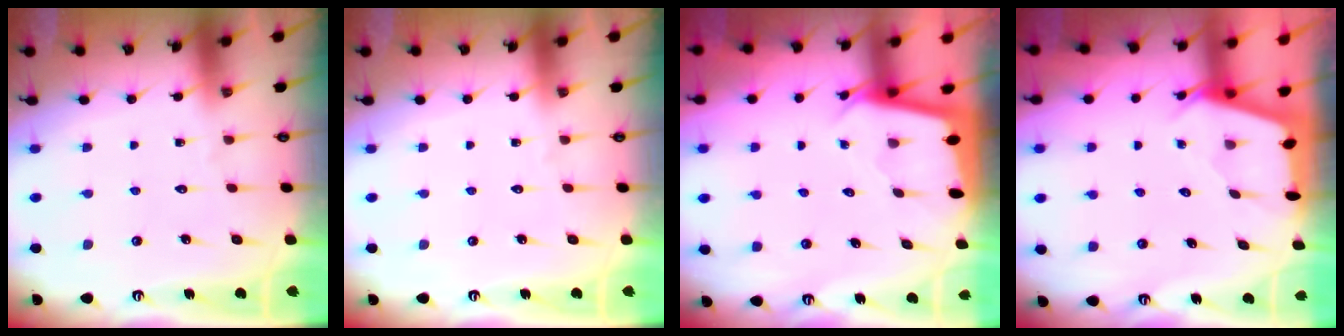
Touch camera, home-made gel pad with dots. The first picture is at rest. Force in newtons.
{"total": 0.0}
{"total": 2.1, "press": 2.1, "slide": 0.1}
{"total": 2.5, "press": 2.5, "slide": 0.2}